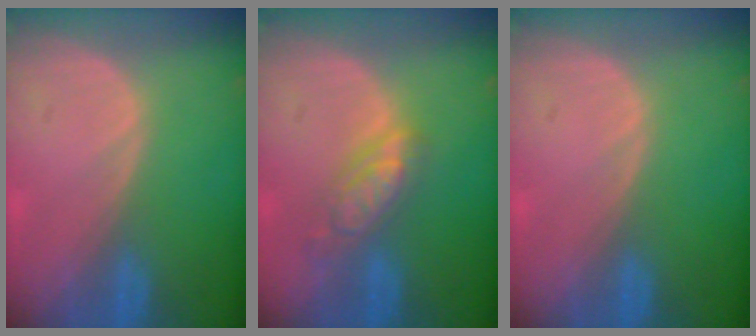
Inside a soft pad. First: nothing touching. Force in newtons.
{"total": 5.6, "press": 5.1, "slide": 2.4}
{"total": 0.0}